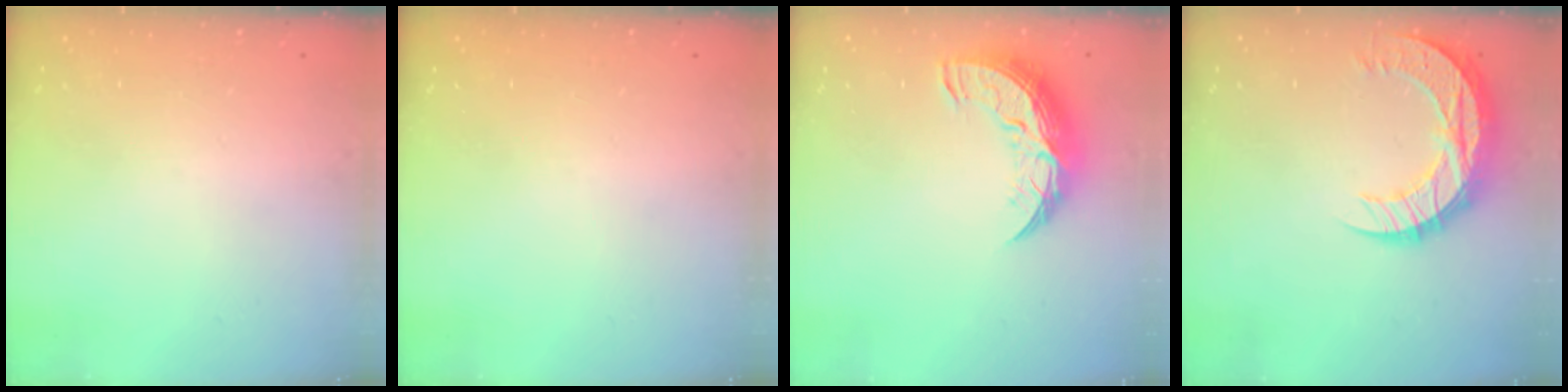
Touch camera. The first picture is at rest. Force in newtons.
{"total": 0.0}
{"total": 11.5, "press": 11.4, "slide": 0.7}
{"total": 12.8, "press": 12.8, "slide": 0.9}